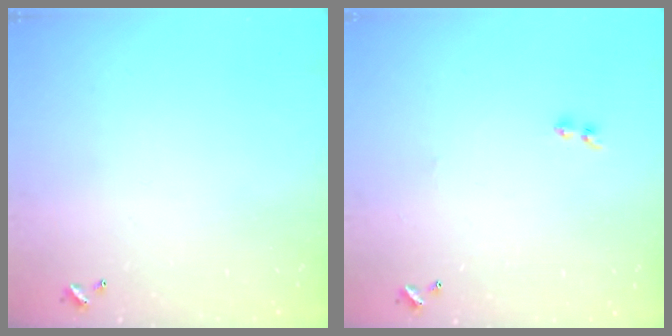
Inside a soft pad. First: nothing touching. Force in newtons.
{"total": 2.1, "press": 1.9, "slide": 1.0}